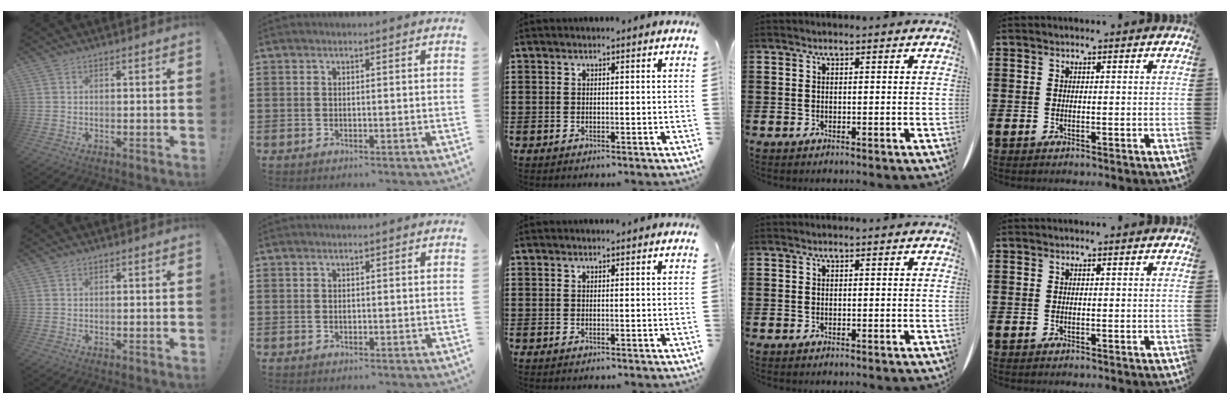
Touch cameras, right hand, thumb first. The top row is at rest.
{"index": {"total": 0.5, "force": [-0.1, 0.2, 0.5], "torque": [-0.010, -0.002, -0.001]}}